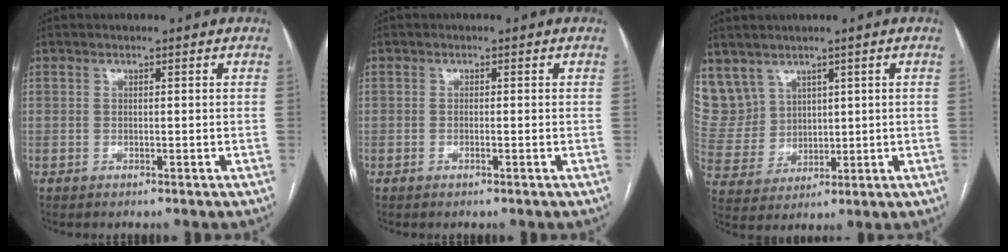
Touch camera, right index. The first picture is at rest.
{"total": 0.7, "force": [-0.3, 0.1, 0.6], "torque": [-0.011, 0.000, -0.003]}
{"total": 10.0, "force": [6.0, 7.9, 1.4], "torque": [-0.050, 0.038, 0.147]}